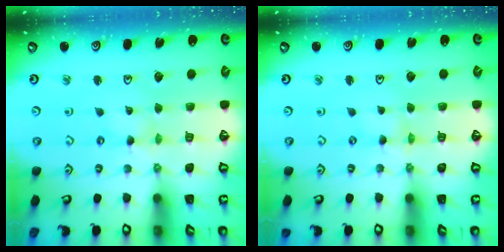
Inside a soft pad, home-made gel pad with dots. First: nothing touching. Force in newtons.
{"total": 0.0}